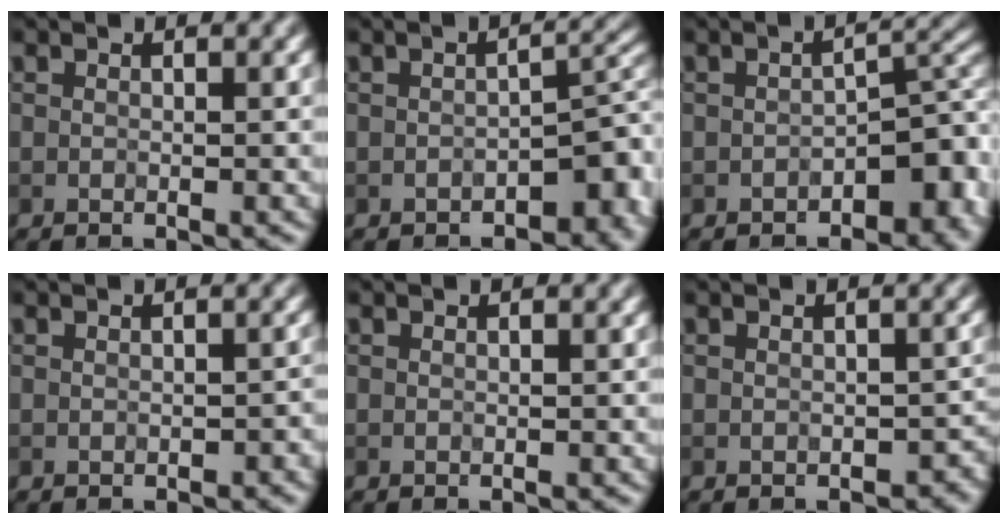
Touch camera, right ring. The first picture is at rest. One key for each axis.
{"total": 5.1, "fx": -2.2, "fy": 2.7, "fz": 3.8, "tx": -0.032, "ty": 0.003, "tz": -0.032}
{"total": 6.5, "fx": -2.5, "fy": 3.5, "fz": 4.9, "tx": -0.042, "ty": 0.007, "tz": -0.039}
{"total": 1.2, "fx": -0.4, "fy": 0.8, "fz": 0.8, "tx": -0.013, "ty": -0.001, "tz": -0.004}
{"total": 0.0}
{"total": 2.1, "fx": -0.8, "fy": 1.5, "fz": 1.3, "tx": -0.008, "ty": -0.004, "tz": -0.009}